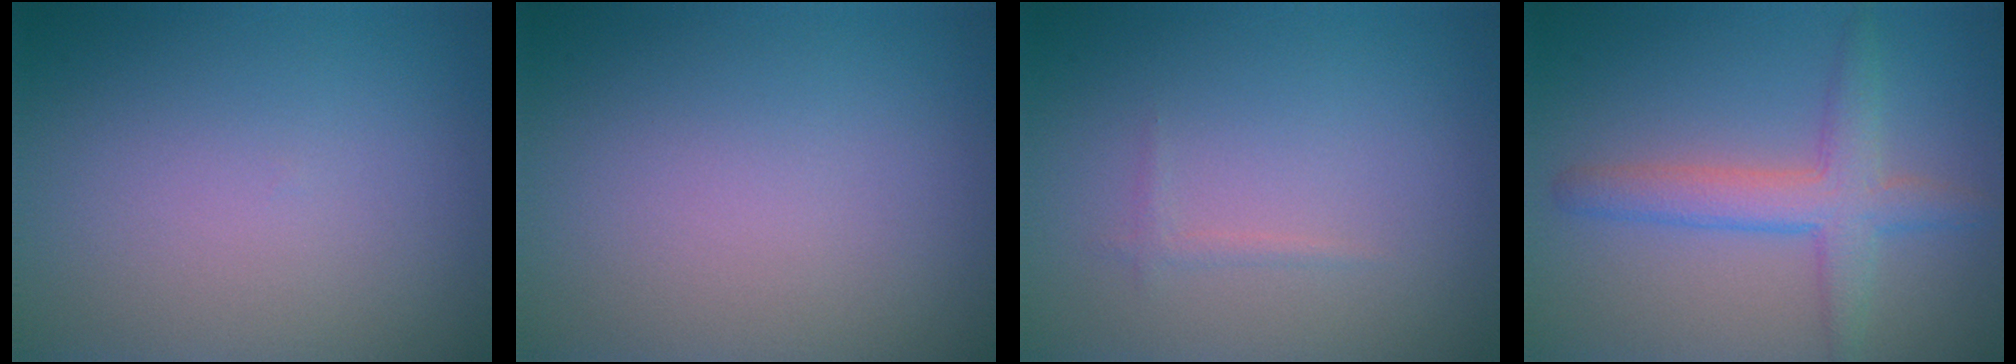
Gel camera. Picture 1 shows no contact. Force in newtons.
{"total": 0.0}
{"total": 0.5, "press": 0.5, "slide": 0.1}
{"total": 3.8, "press": 3.8, "slide": 0.3}